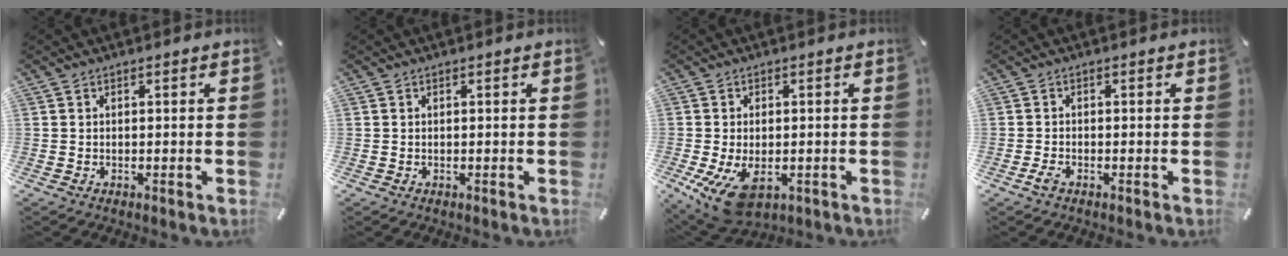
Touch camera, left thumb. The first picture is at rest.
{"total": 0.0}
{"total": 7.9, "force": [-2.2, 4.7, 5.9], "torque": [-0.122, -0.005, -0.036]}
{"total": 1.3, "force": [-0.8, 0.7, 0.9], "torque": [-0.015, 0.003, -0.015]}